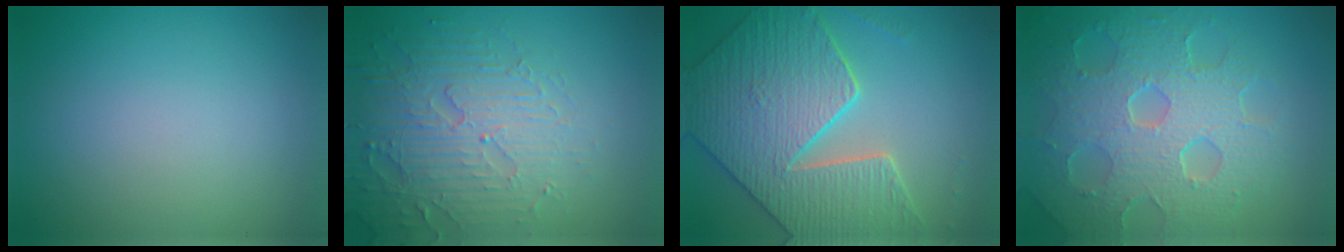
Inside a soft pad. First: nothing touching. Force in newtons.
{"total": 5.2, "press": 4.7, "slide": 2.1}
{"total": 7.6, "press": 6.6, "slide": 3.9}
{"total": 8.5, "press": 6.0, "slide": 6.0}